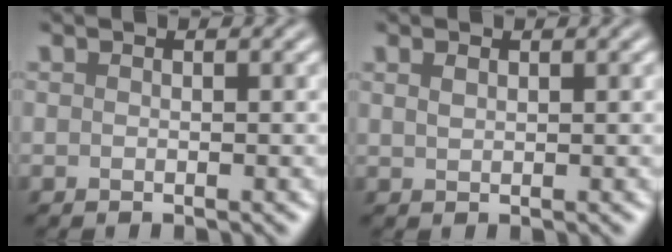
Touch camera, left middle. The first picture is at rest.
{"total": 1.0, "force": [0.6, 0.5, 0.7], "torque": [-0.018, 0.005, 0.014]}